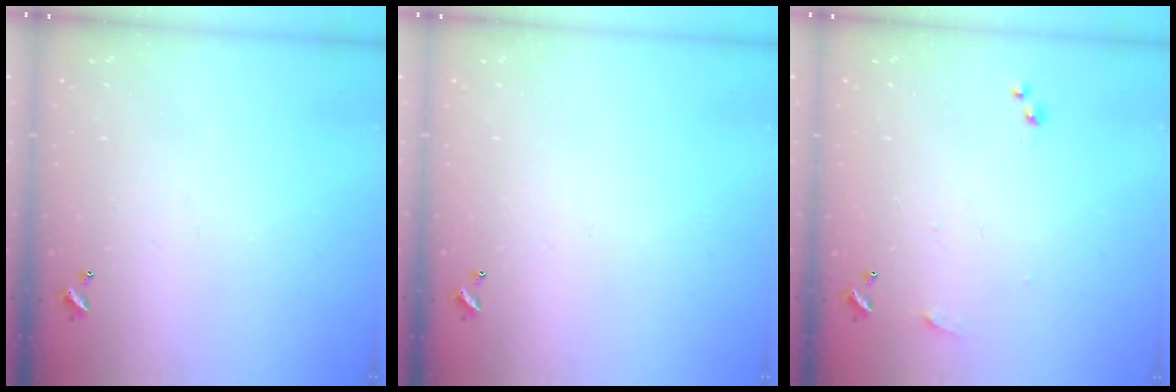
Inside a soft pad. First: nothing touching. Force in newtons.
{"total": 0.0}
{"total": 5.1, "press": 5.0, "slide": 0.7}